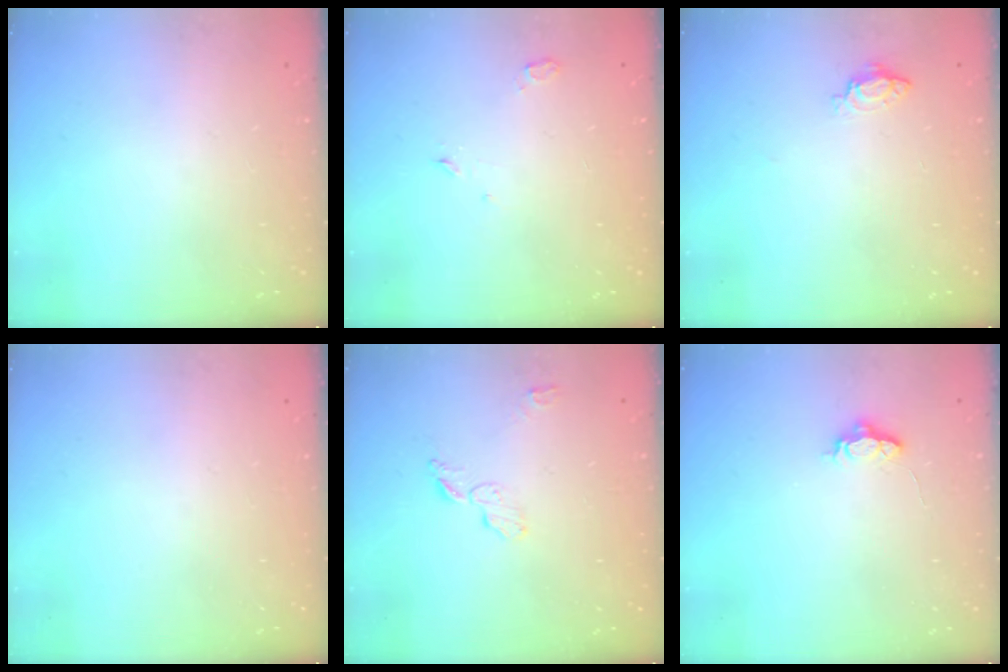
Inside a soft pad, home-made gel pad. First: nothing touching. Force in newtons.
{"total": 2.8, "press": 2.7, "slide": 0.7}
{"total": 4.4, "press": 4.3, "slide": 0.5}
{"total": 0.0}
{"total": 6.0, "press": 5.9, "slide": 0.6}
{"total": 5.1, "press": 5.0, "slide": 0.4}